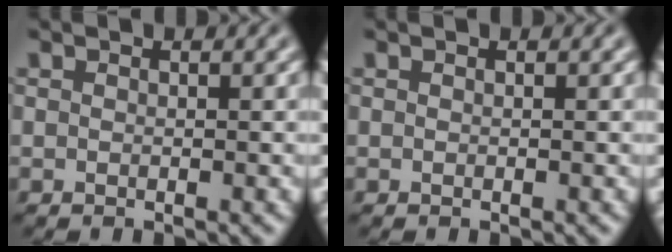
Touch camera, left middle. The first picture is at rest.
{"total": 0.0}